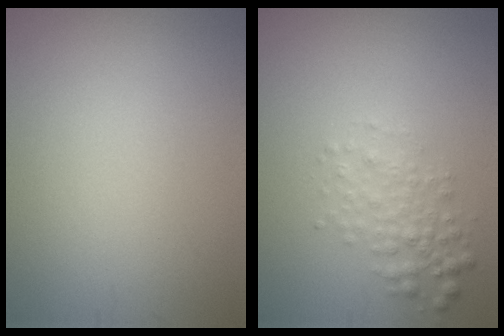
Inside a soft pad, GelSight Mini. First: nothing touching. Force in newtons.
{"total": 2.4, "press": 2.4, "slide": 0.1}